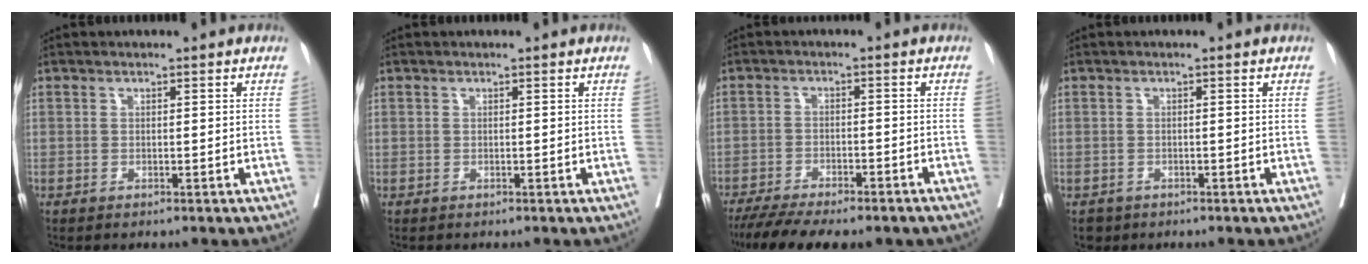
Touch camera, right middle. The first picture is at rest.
{"total": 0.0}
{"total": 15.1, "force": [-12.4, 3.8, 7.8], "torque": [-0.144, -0.019, -0.178]}
{"total": 1.7, "force": [-1.2, 1.2, 0.1], "torque": [-0.004, 0.001, -0.018]}